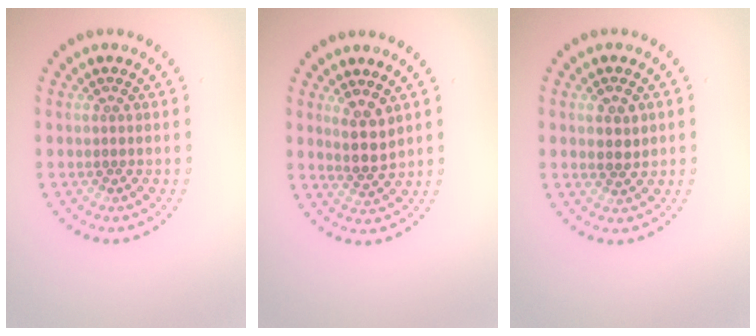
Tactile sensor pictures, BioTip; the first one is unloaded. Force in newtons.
{"total": 2.7, "press": 2.3, "slide": 1.5}
{"total": 1.7, "press": 1.7, "slide": 0.3}